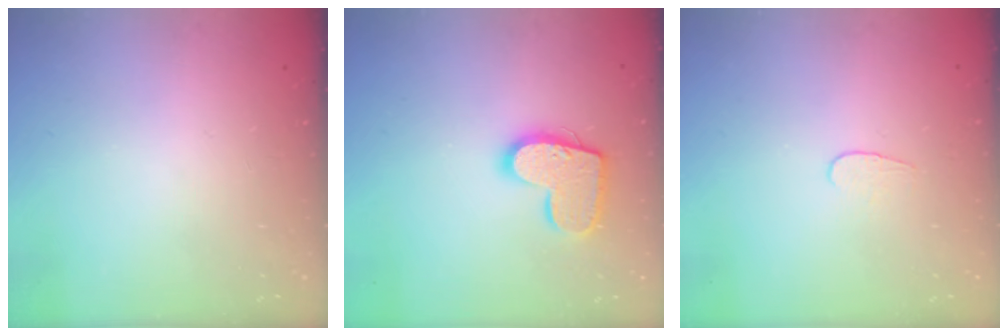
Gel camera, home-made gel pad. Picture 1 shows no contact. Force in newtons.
{"total": 14.3, "press": 14.3, "slide": 0.8}
{"total": 3.8, "press": 3.8, "slide": 0.4}